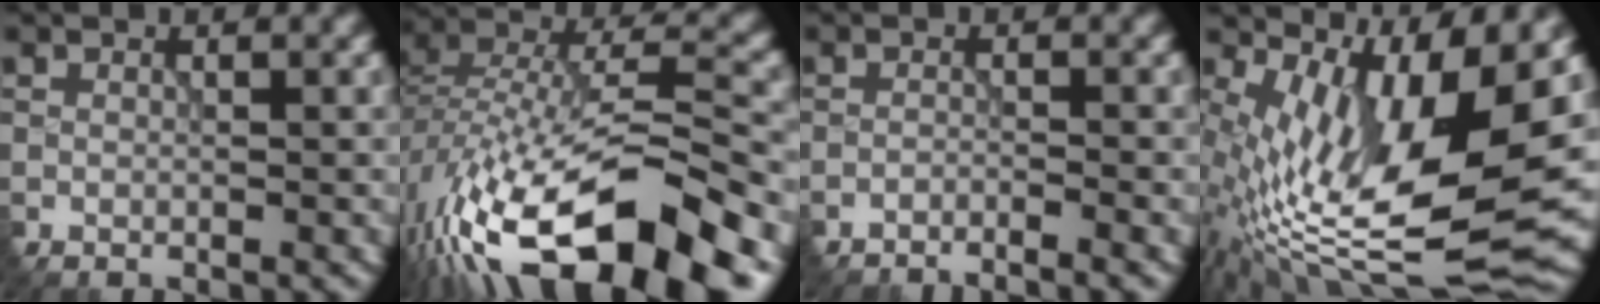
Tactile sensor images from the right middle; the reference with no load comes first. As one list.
[{"total": 16.8, "force": [-10.0, 6.1, 12.0], "torque": [-0.242, 0.009, -0.169]}, {"total": 2.8, "force": [-2.7, -0.1, 0.7], "torque": [-0.016, 0.005, -0.053]}, {"total": 13.4, "force": [2.7, 4.2, 12.4], "torque": [-0.231, -0.006, 0.064]}]